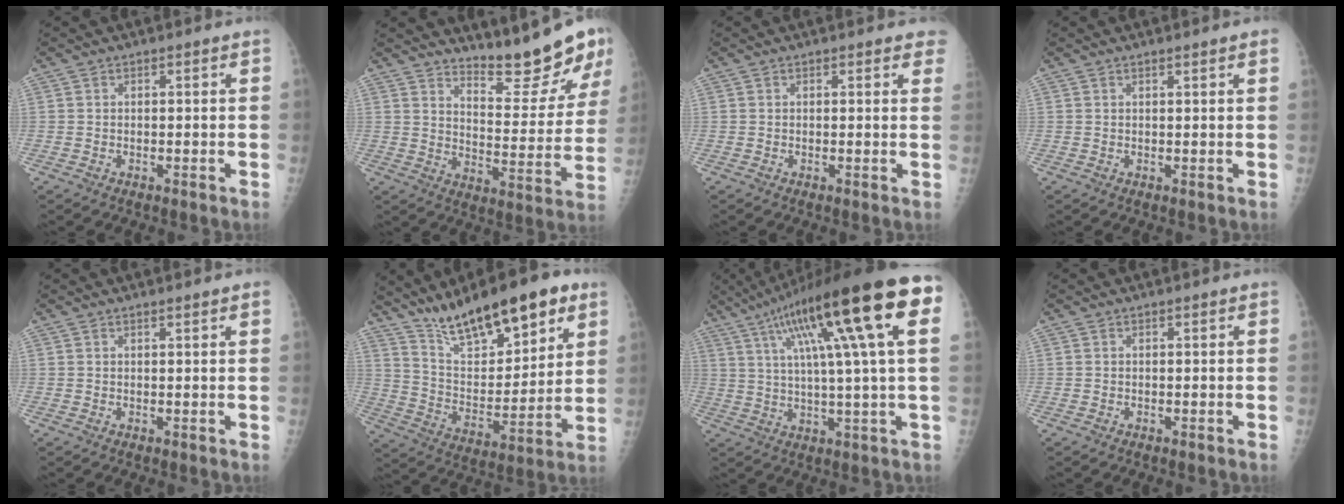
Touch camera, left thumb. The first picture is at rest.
{"total": 15.1, "force": [13.1, 2.5, 7.0], "torque": [-0.068, -0.113, 0.188]}
{"total": 2.8, "force": [2.2, 1.0, 1.3], "torque": [0.009, -0.004, 0.012]}
{"total": 1.6, "force": [1.2, -0.1, 1.1], "torque": [-0.012, 0.001, 0.016]}
{"total": 1.3, "force": [1.0, -0.1, 0.9], "torque": [-0.009, 0.000, 0.015]}
{"total": 21.0, "force": [14.0, 7.5, 13.8], "torque": [-0.183, -0.060, 0.241]}
{"total": 23.6, "force": [9.6, 2.7, 21.4], "torque": [-0.342, 0.013, 0.143]}
{"total": 0.0}